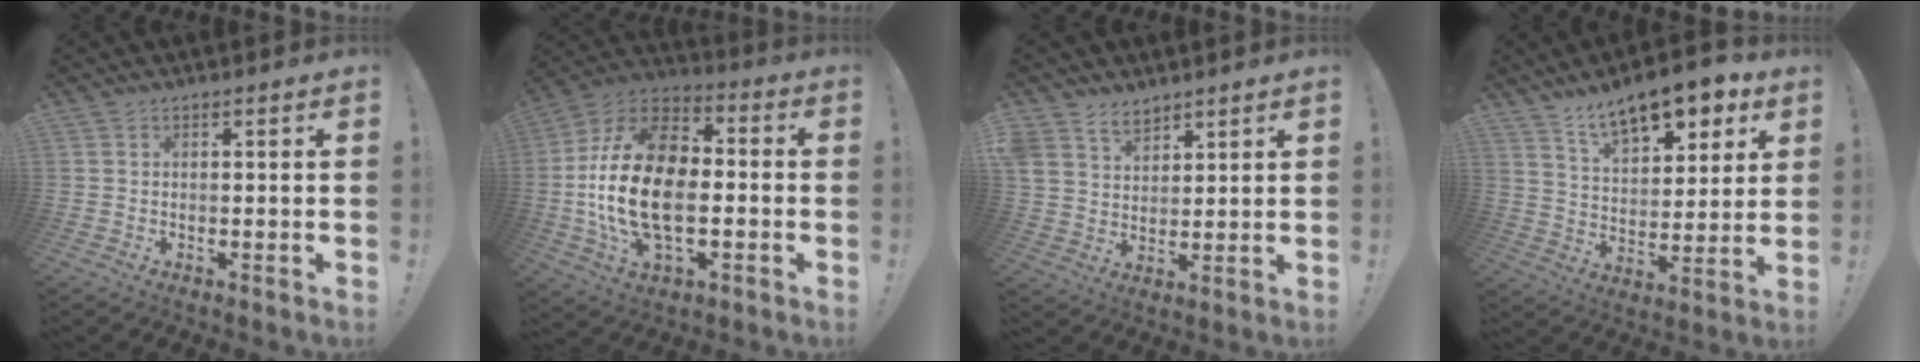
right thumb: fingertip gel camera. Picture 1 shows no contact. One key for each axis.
{"total": 25.1, "fx": -2.8, "fy": 15.2, "fz": 19.8, "tx": -0.375, "ty": 0.029, "tz": -0.039}
{"total": 7.0, "fx": 5.5, "fy": 4.2, "fz": 1.0, "tx": -0.027, "ty": -0.037, "tz": 0.109}
{"total": 15.0, "fx": 10.6, "fy": 6.4, "fz": 8.5, "tx": -0.132, "ty": -0.068, "tz": 0.184}